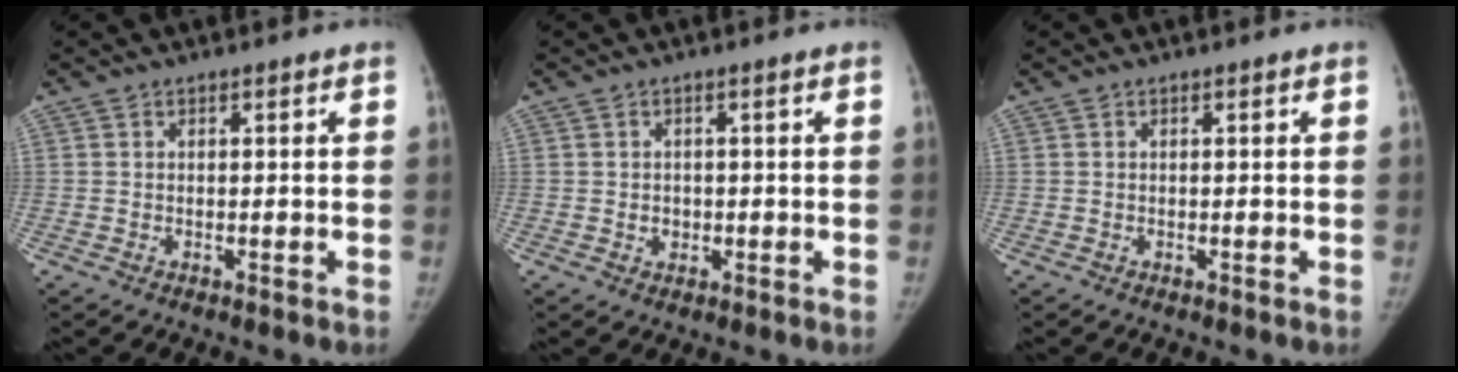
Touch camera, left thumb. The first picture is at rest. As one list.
[{"total": 1.9, "force": [-0.3, 1.7, 0.7], "torque": [0.005, 0.005, -0.003]}, {"total": 0.0}]